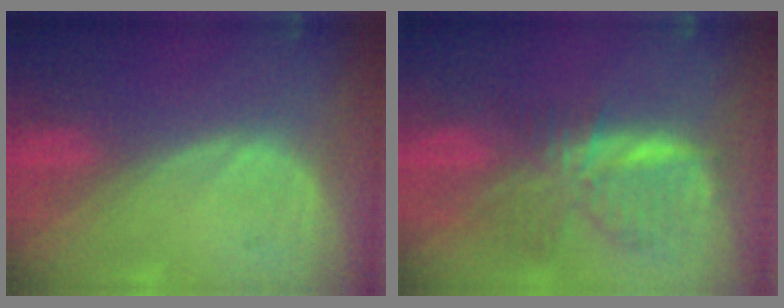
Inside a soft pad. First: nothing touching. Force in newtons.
{"total": 8.5, "press": 7.4, "slide": 4.2}